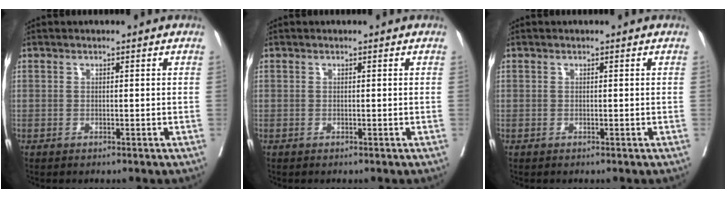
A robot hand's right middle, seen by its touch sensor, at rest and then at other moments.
{"total": 0.0}
{"total": 0.0}